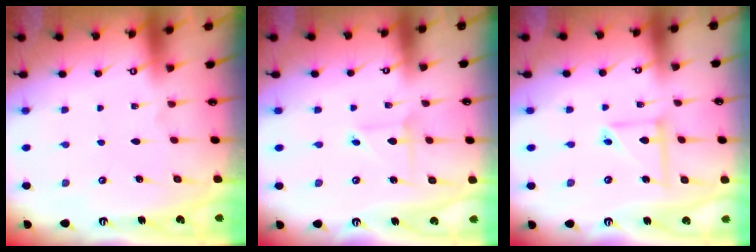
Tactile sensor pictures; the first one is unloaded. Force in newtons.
{"total": 2.8, "press": 2.8, "slide": 0.3}
{"total": 6.7, "press": 6.7, "slide": 0.2}